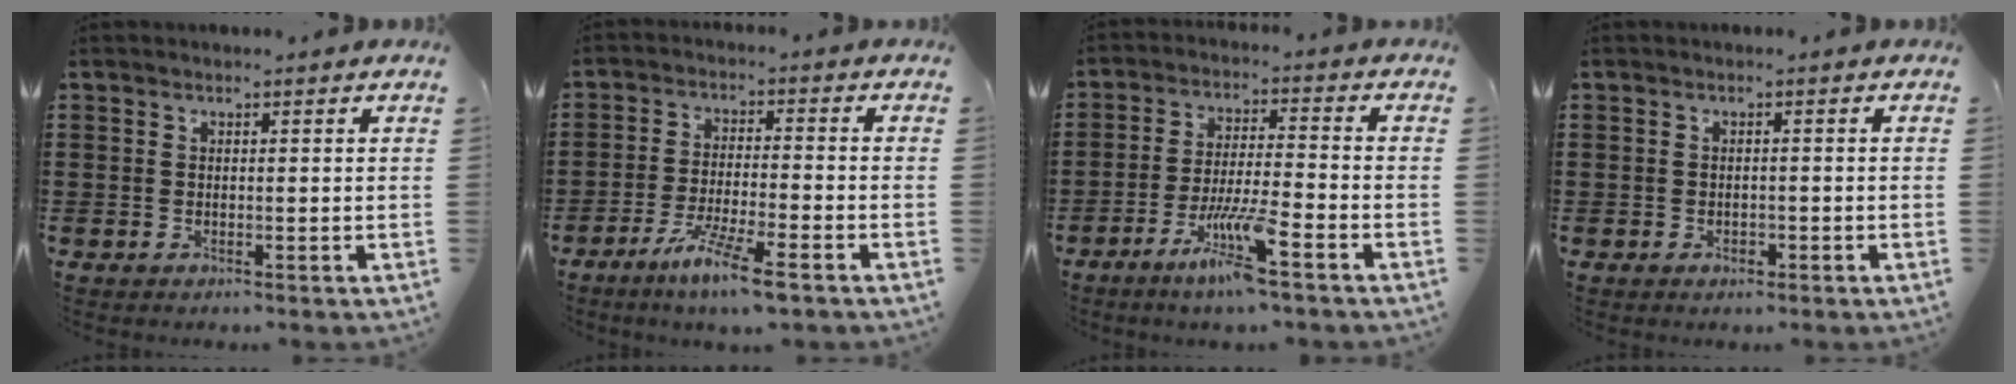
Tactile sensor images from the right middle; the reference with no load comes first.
{"total": 7.6, "force": [-5.7, 0.3, 5.1], "torque": [-0.098, -0.009, -0.102]}
{"total": 8.0, "force": [-5.1, 0.5, 6.1], "torque": [-0.123, -0.008, -0.097]}
{"total": 0.8, "force": [-0.6, 0.5, 0.3], "torque": [-0.009, -0.003, -0.011]}